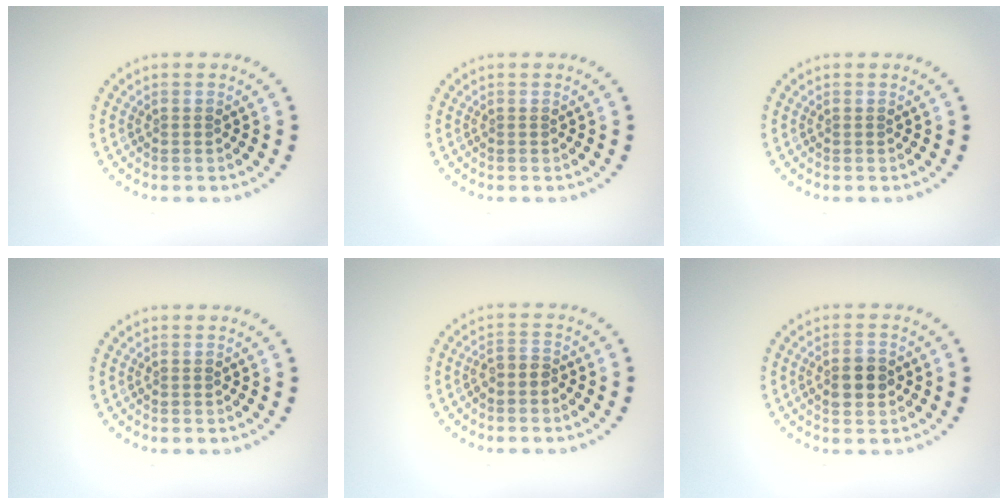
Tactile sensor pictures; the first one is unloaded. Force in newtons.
{"total": 0.0}
{"total": 0.0}
{"total": 0.0}
{"total": 1.5, "press": 1.2, "slide": 0.9}
{"total": 2.9, "press": 2.9, "slide": 0.0}